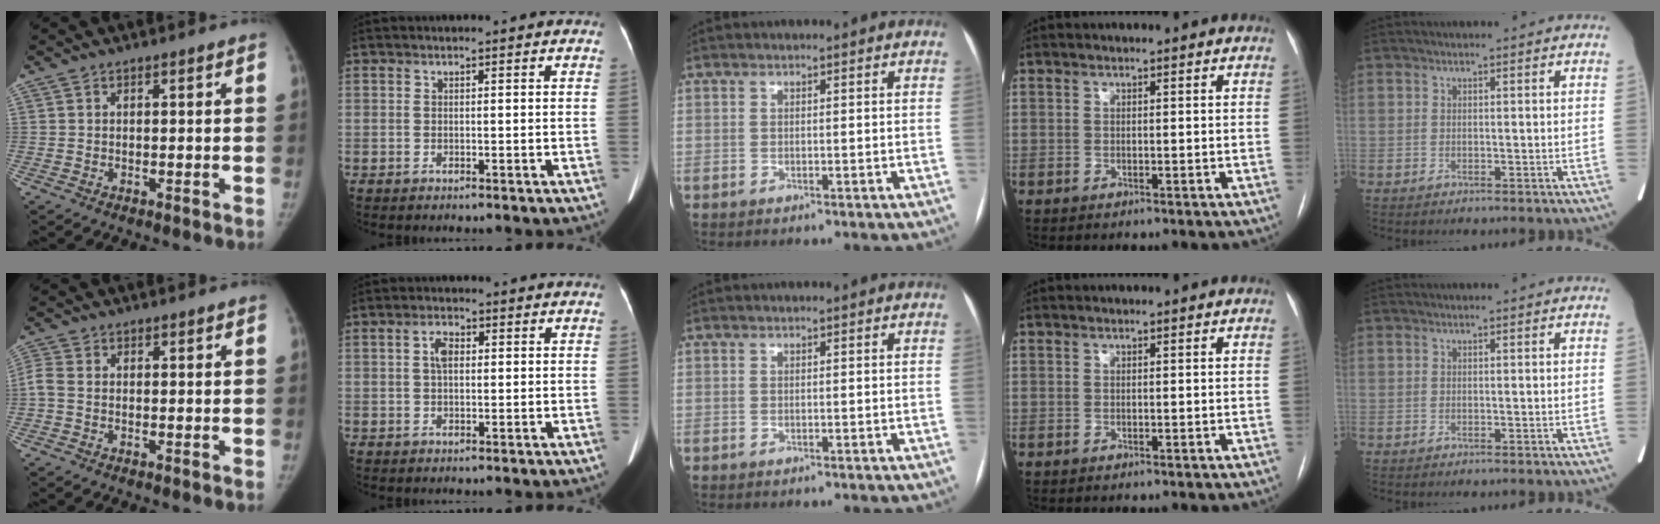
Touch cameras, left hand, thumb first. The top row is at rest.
{"thumb": {"total": 2.5, "force": [-0.5, 1.5, 1.9], "torque": [-0.052, -0.002, -0.020]}, "index": {"total": 2.8, "force": [0.6, 1.3, 2.4], "torque": [-0.049, 0.014, 0.010]}}